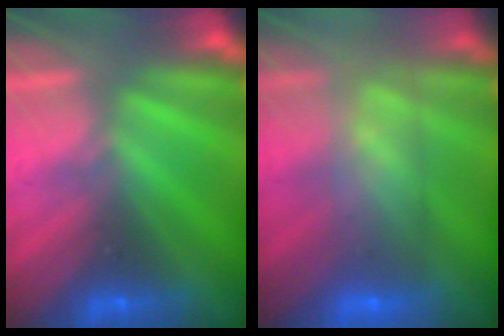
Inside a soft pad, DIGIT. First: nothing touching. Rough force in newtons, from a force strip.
{"total": 8.8}